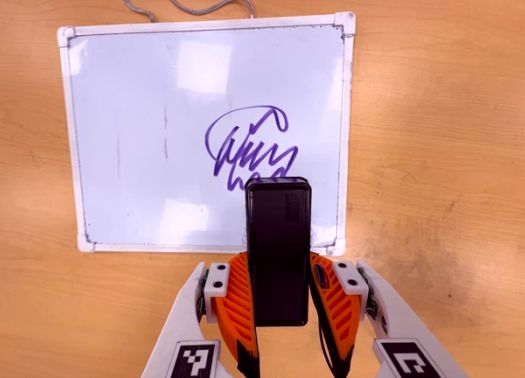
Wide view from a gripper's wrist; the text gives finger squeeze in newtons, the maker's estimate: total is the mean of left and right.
{"total": 4.3, "left": 2.8, "right": 5.8}